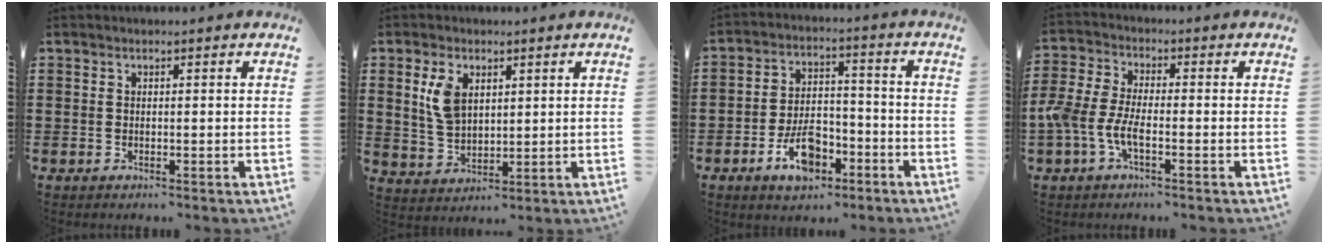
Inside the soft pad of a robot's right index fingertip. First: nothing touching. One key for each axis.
{"total": 5.8, "fx": 2.3, "fy": 3.5, "fz": 4.0, "tx": -0.097, "ty": 0.008, "tz": 0.040}
{"total": 8.2, "fx": -4.3, "fy": 4.2, "fz": 5.5, "tx": -0.098, "ty": 0.010, "tz": -0.080}
{"total": 5.8, "fx": -2.4, "fy": 2.1, "fz": 4.9, "tx": -0.122, "ty": -0.010, "tz": -0.051}